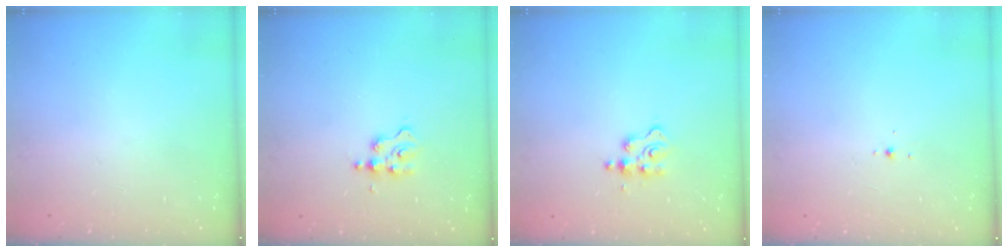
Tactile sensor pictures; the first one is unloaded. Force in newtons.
{"total": 2.9, "press": 2.9, "slide": 0.4}
{"total": 2.1, "press": 2.0, "slide": 0.4}
{"total": 2.8, "press": 2.8, "slide": 0.7}